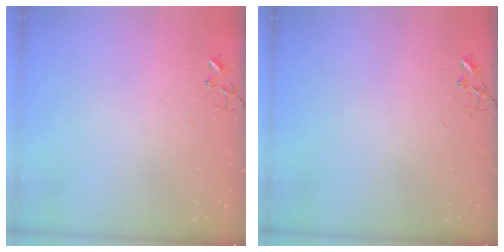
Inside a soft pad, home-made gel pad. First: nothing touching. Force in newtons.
{"total": 0.0}